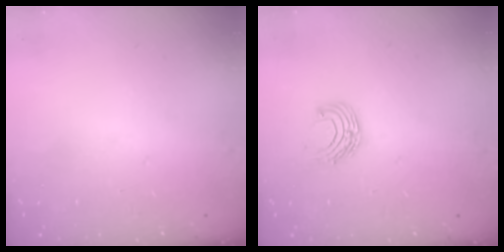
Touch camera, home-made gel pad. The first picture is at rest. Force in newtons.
{"total": 6.7, "press": 6.6, "slide": 0.8}